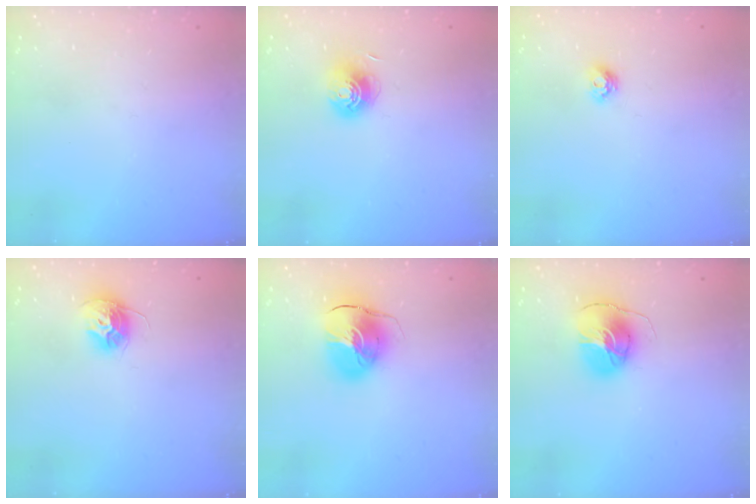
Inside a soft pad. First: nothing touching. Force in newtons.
{"total": 7.0, "press": 7.0, "slide": 0.5}
{"total": 5.6, "press": 5.5, "slide": 0.7}
{"total": 10.3, "press": 10.3, "slide": 0.4}
{"total": 11.9, "press": 11.7, "slide": 1.8}
{"total": 9.1, "press": 9.1, "slide": 0.8}